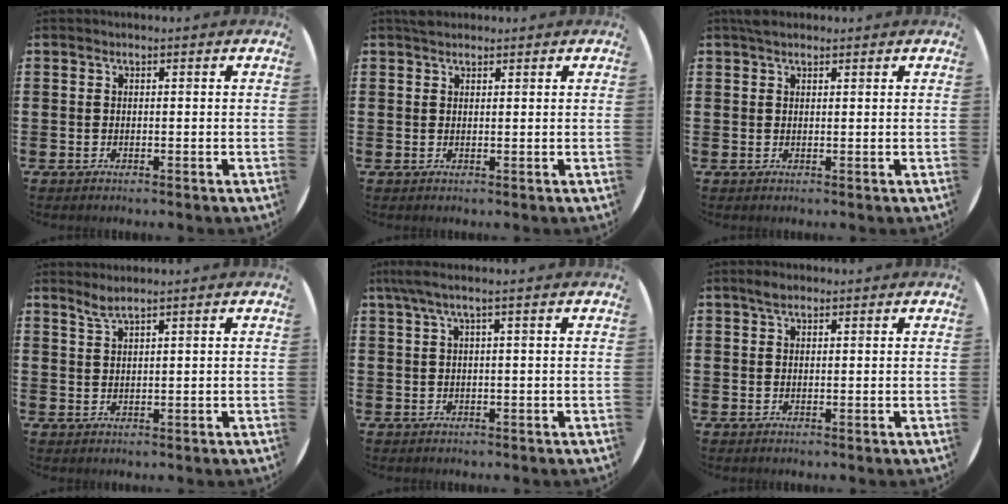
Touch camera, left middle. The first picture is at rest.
{"total": 1.3, "force": [1.2, 0.5, 0.1], "torque": [0.004, 0.000, 0.021]}
{"total": 1.4, "force": [1.2, 0.6, 0.4], "torque": [-0.002, 0.001, 0.021]}
{"total": 2.0, "force": [1.8, -0.1, 0.8], "torque": [-0.018, 0.000, 0.034]}
{"total": 2.1, "force": [0.9, -0.2, 1.9], "torque": [-0.035, -0.001, 0.015]}
{"total": 1.8, "force": [1.3, 0.8, 0.9], "torque": [-0.010, 0.003, 0.022]}